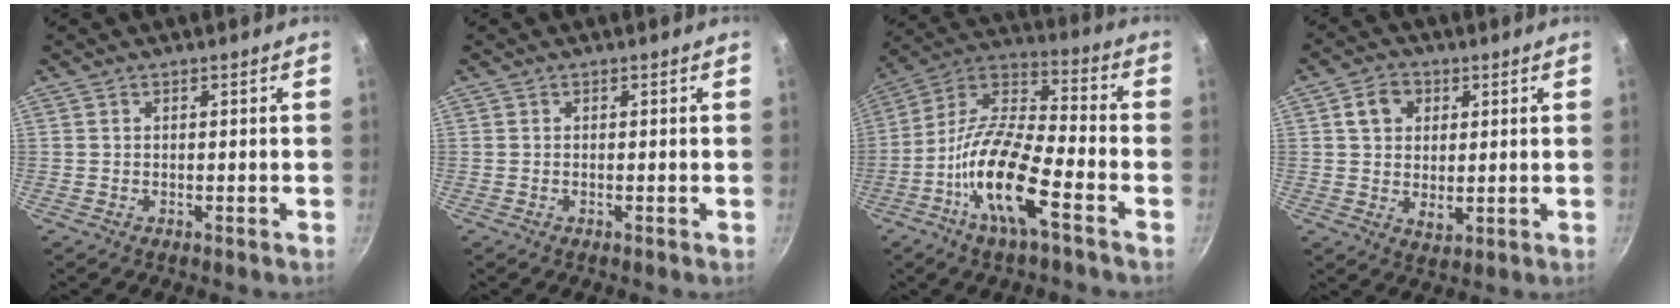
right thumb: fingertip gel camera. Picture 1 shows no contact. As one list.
[{"total": 0.0}, {"total": 16.8, "force": [-7.1, 4.9, 14.4], "torque": [-0.270, 0.049, -0.154]}, {"total": 7.2, "force": [2.2, 5.7, 3.9], "torque": [-0.046, -0.008, 0.035]}]